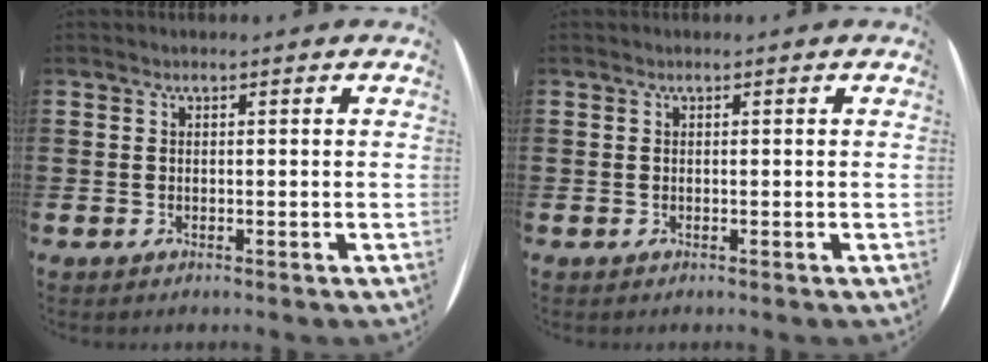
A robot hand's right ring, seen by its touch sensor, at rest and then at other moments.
{"total": 0.0}